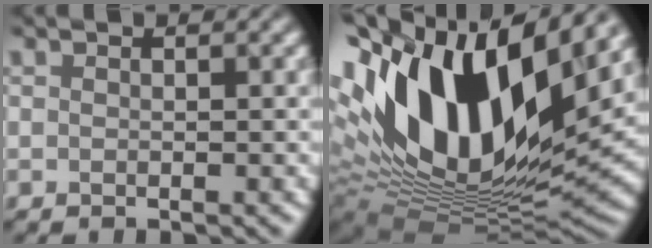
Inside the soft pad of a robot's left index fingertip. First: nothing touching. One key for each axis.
{"total": 17.6, "fx": 5.4, "fy": 9.0, "fz": 14.1, "tx": -0.268, "ty": 0.012, "tz": 0.085}